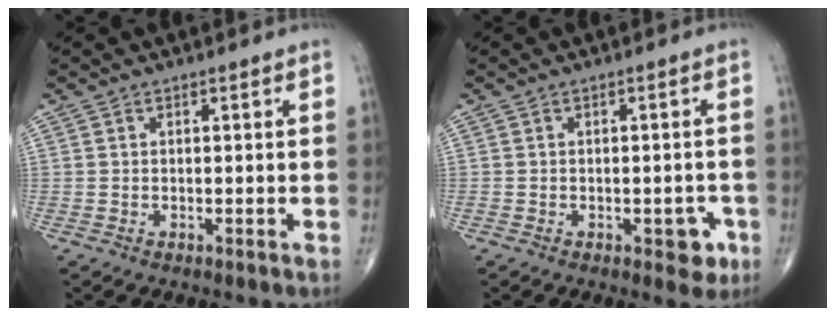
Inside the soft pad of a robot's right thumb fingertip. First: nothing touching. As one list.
[{"total": 4.3, "force": [-1.8, 2.3, 3.1], "torque": [-0.013, 0.012, -0.020]}]